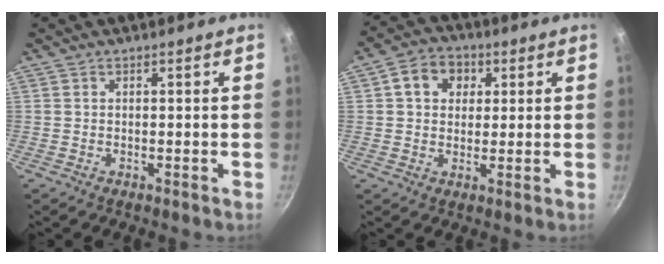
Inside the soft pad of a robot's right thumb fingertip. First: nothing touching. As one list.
[{"total": 7.8, "force": [2.4, 6.2, 4.0], "torque": [-0.041, 0.005, 0.027]}]